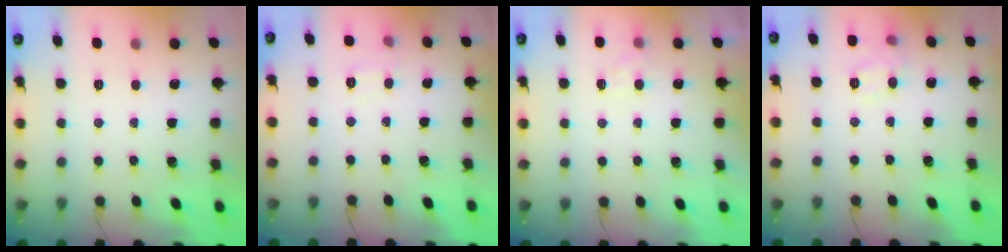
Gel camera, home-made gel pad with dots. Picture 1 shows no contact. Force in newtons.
{"total": 6.3, "press": 6.2, "slide": 1.5}
{"total": 4.6, "press": 4.3, "slide": 1.6}
{"total": 8.7, "press": 8.5, "slide": 1.4}